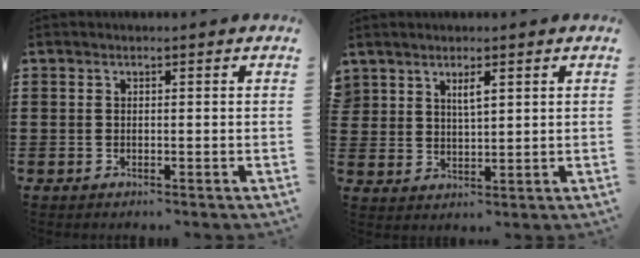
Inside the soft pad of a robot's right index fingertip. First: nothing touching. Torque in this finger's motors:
{"motor_torque": [-0.36, 0.06, 0.02, -0.02]}